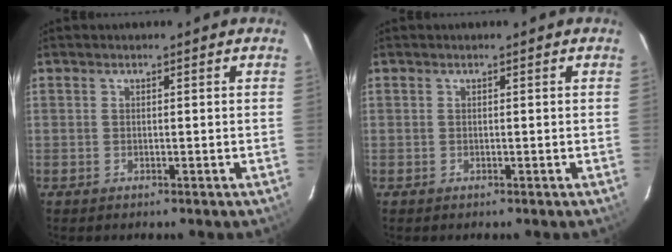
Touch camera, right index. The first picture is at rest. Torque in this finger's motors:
{"motor_torque": [-0.33, 0.23, -0.12, -0.03]}